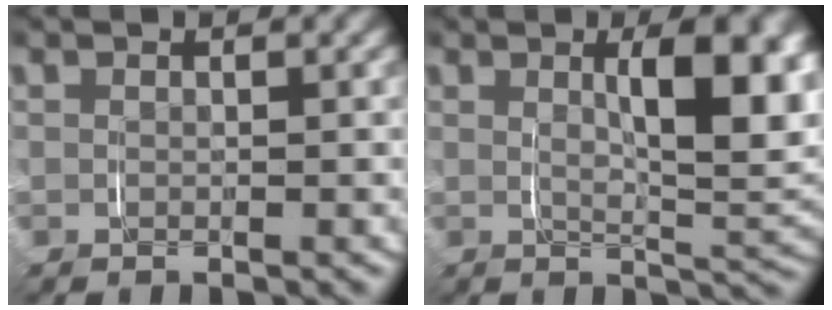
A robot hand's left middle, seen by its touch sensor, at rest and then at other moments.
{"total": 7.1, "force": [1.5, 2.0, 6.6], "torque": [-0.091, -0.004, 0.025]}